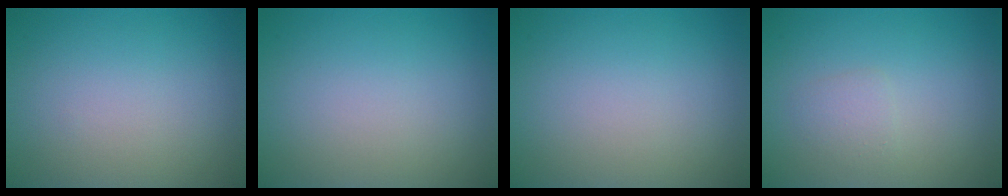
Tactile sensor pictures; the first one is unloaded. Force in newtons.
{"total": 0.0}
{"total": 0.0}
{"total": 1.2, "press": 1.2, "slide": 0.0}